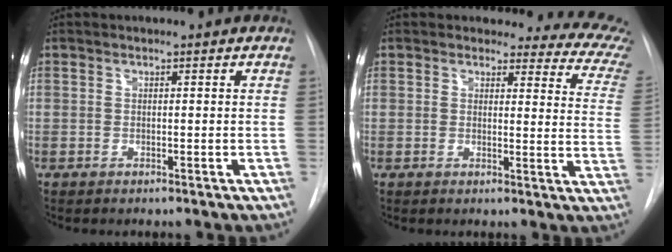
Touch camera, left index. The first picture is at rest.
{"total": 12.8, "force": [12.0, 3.3, 2.8], "torque": [0.010, -0.082, 0.089]}